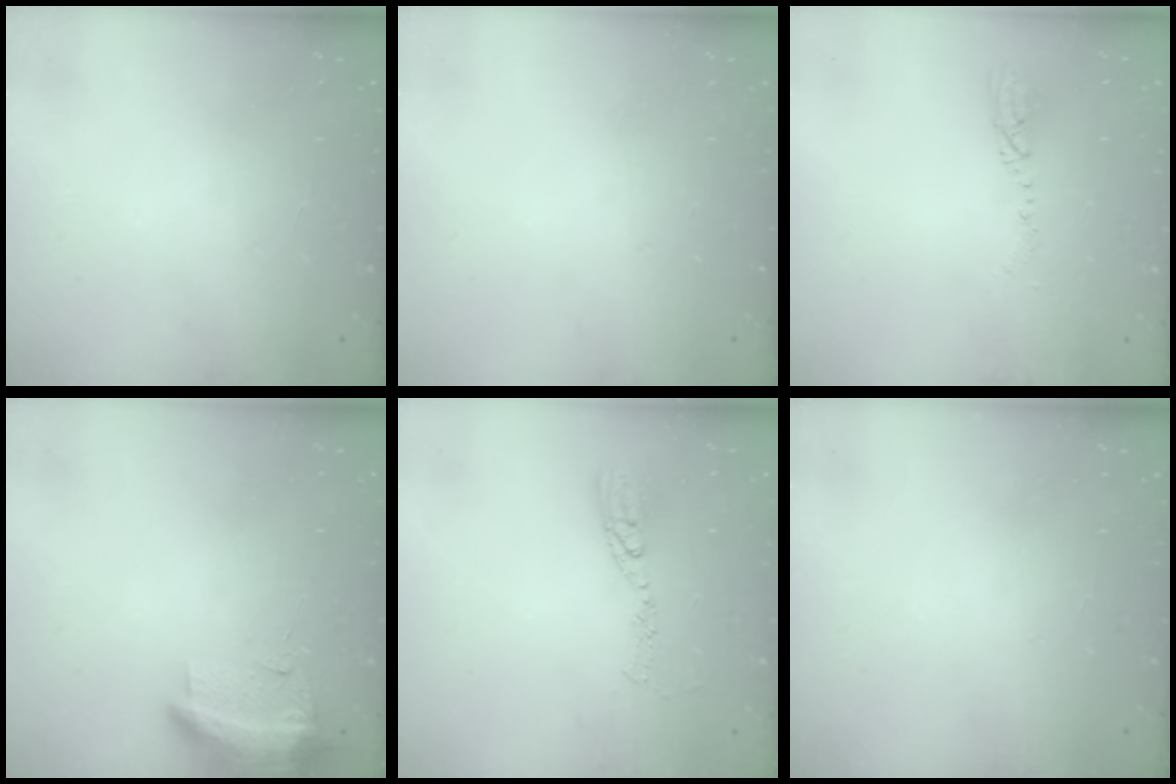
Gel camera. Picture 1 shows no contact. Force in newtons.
{"total": 0.0}
{"total": 3.6, "press": 3.5, "slide": 0.7}
{"total": 19.3, "press": 12.1, "slide": 15.1}
{"total": 8.2, "press": 8.1, "slide": 0.7}
{"total": 0.0}